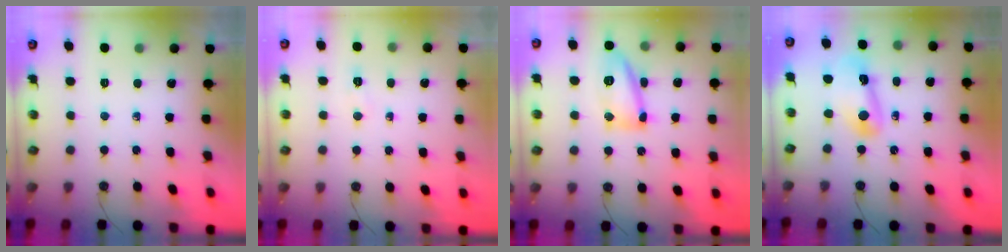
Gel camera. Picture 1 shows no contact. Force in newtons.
{"total": 3.4, "press": 3.4, "slide": 0.5}
{"total": 13.9, "press": 13.9, "slide": 1.1}
{"total": 10.5, "press": 10.4, "slide": 1.3}